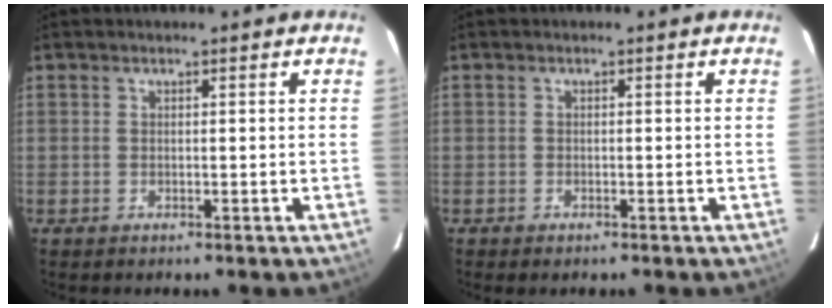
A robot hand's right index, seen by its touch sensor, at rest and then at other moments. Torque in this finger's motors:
{"motor_torque": [-0.15, -0.11, 0.10, 0.01]}